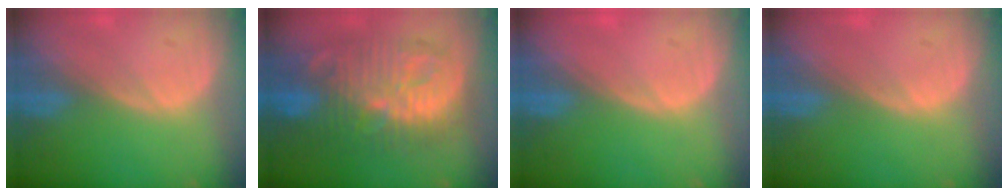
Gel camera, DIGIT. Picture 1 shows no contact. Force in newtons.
{"total": 12.4, "press": 12.3, "slide": 1.0}
{"total": 0.0}
{"total": 0.0}